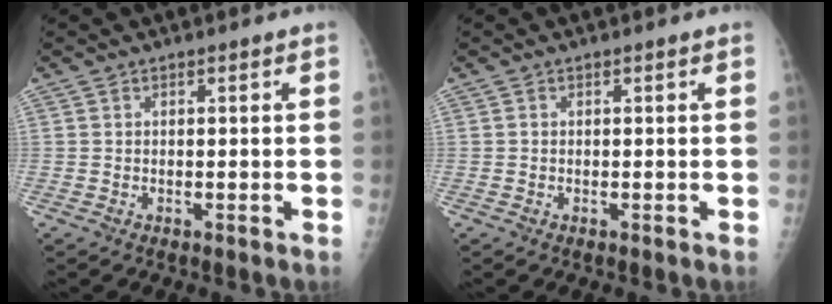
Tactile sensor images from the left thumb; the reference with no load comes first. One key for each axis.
{"total": 0.0}